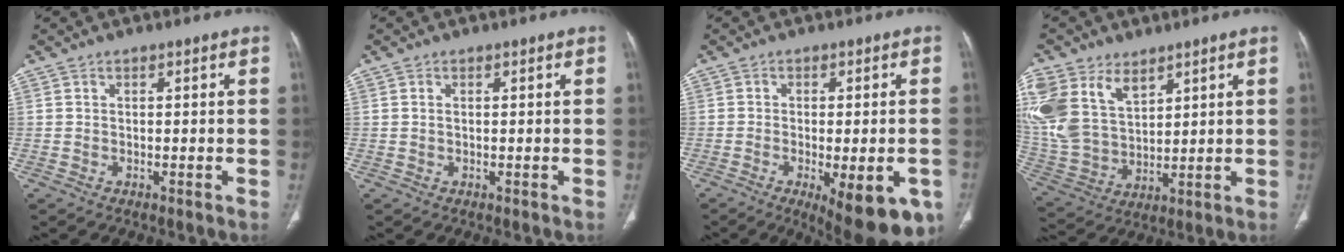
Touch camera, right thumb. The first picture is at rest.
{"total": 0.0}
{"total": 14.8, "force": [-6.5, 5.5, 12.1], "torque": [-0.125, -0.001, -0.076]}
{"total": 18.7, "force": [9.1, 12.4, 10.8], "torque": [-0.248, -0.008, 0.195]}